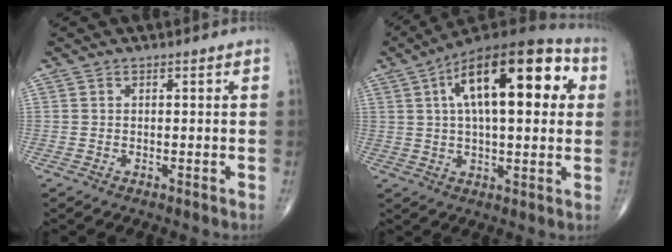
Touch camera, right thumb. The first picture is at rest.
{"total": 22.7, "force": [6.1, 9.5, 19.7], "torque": [-0.296, 0.020, 0.086]}